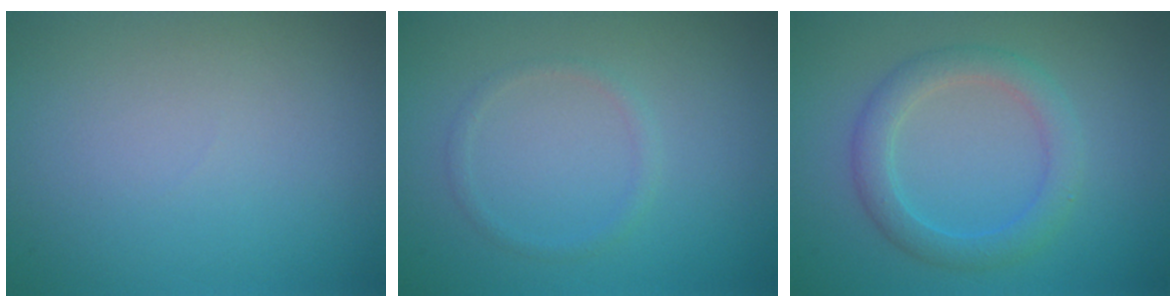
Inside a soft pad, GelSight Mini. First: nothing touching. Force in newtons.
{"total": 1.0, "press": 0.9, "slide": 0.0}
{"total": 3.1, "press": 3.1, "slide": 0.1}